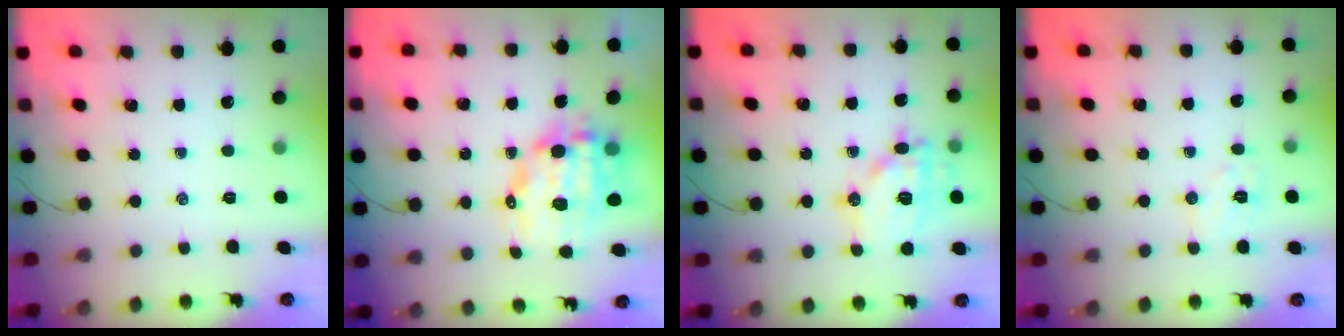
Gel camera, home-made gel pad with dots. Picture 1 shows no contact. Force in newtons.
{"total": 11.9, "press": 11.6, "slide": 2.7}
{"total": 15.7, "press": 15.6, "slide": 1.5}
{"total": 5.6, "press": 5.5, "slide": 0.9}